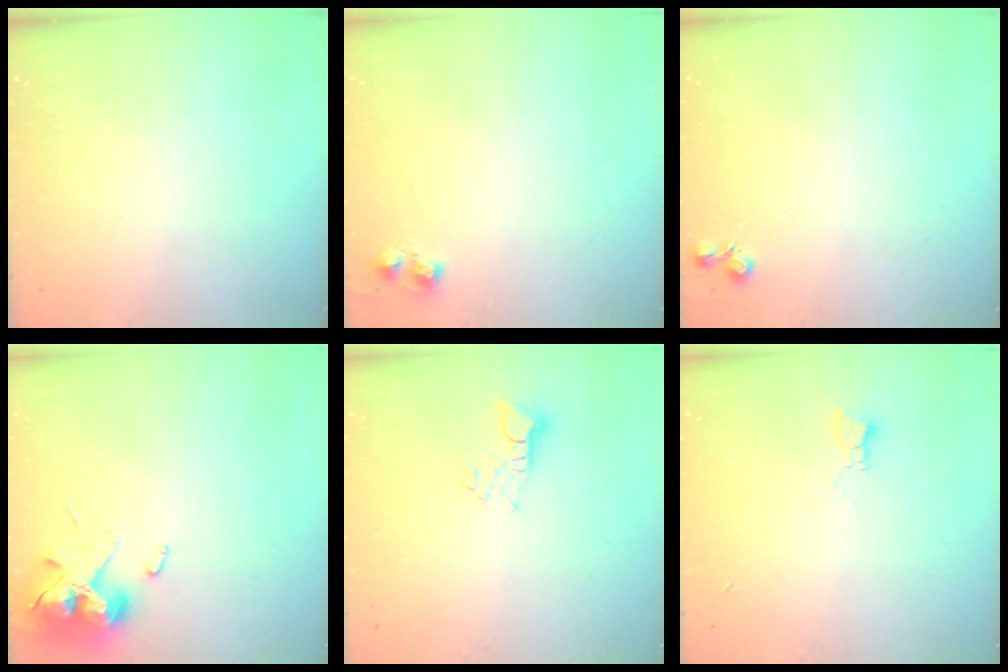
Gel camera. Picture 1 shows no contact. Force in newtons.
{"total": 5.2, "press": 5.1, "slide": 0.5}
{"total": 5.4, "press": 5.4, "slide": 0.7}
{"total": 11.6, "press": 11.4, "slide": 1.9}
{"total": 3.2, "press": 3.2, "slide": 0.4}
{"total": 1.8, "press": 1.7, "slide": 0.3}